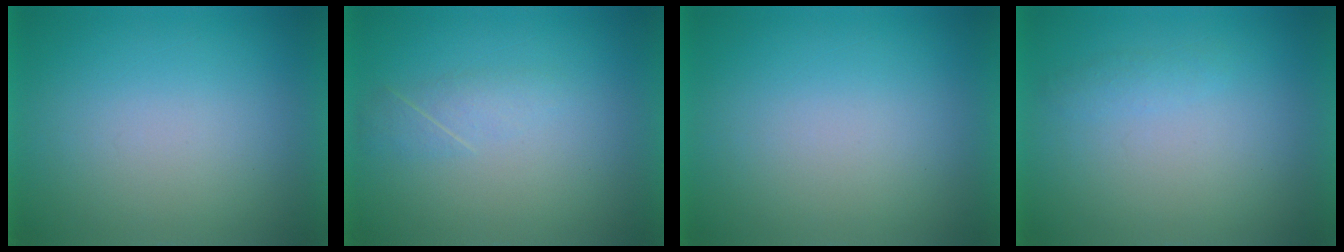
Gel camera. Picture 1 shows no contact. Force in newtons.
{"total": 2.1}
{"total": 3.0}
{"total": 1.3}